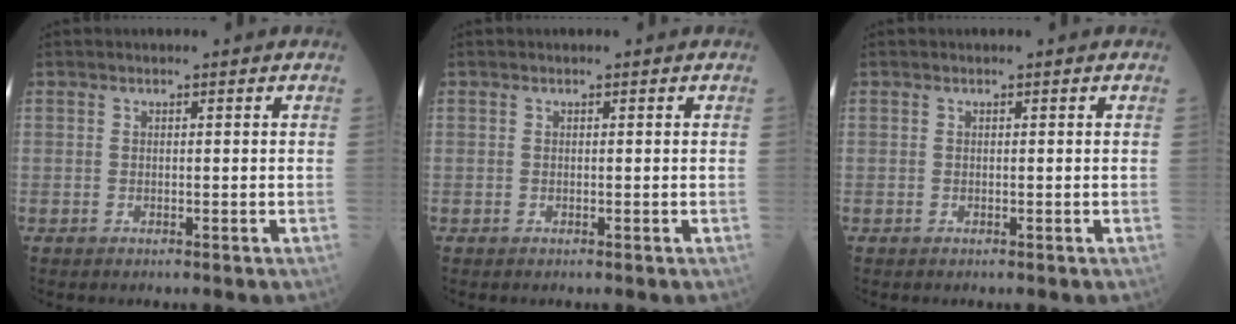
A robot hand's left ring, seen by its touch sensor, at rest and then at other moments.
{"total": 0.0}
{"total": 0.0}